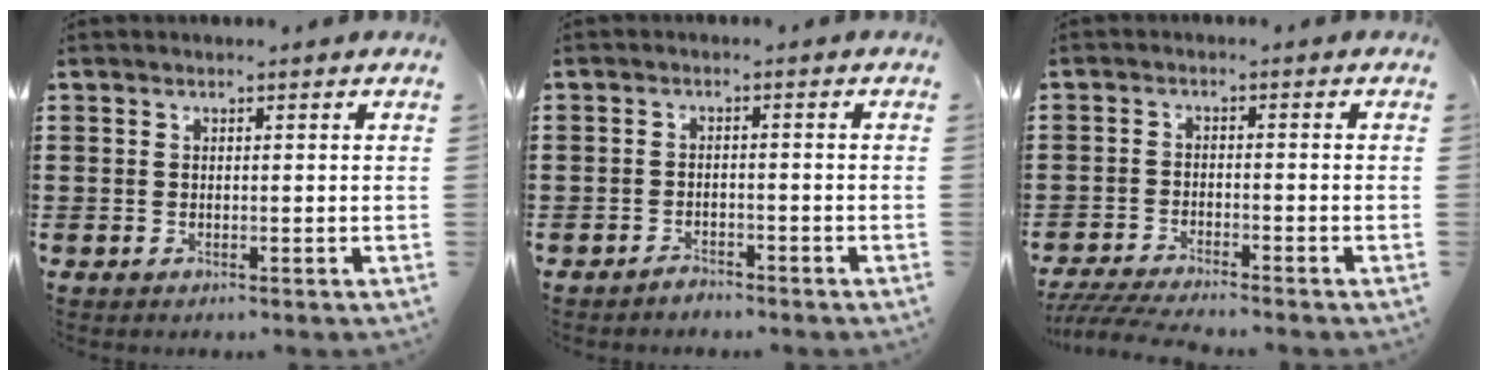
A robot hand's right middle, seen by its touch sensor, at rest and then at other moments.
{"total": 1.9, "force": [-1.8, 0.4, 0.2], "torque": [-0.010, 0.001, -0.038]}
{"total": 3.7, "force": [-3.5, -0.1, 1.2], "torque": [-0.034, -0.012, -0.072]}